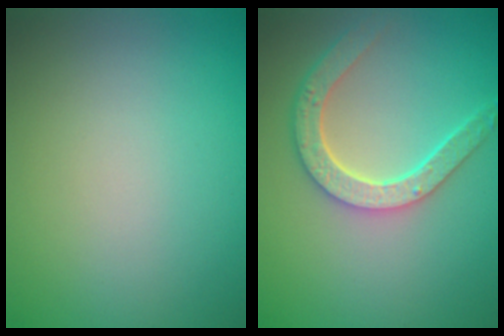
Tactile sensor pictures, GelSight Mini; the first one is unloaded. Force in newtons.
{"total": 4.6, "press": 3.7, "slide": 2.7}